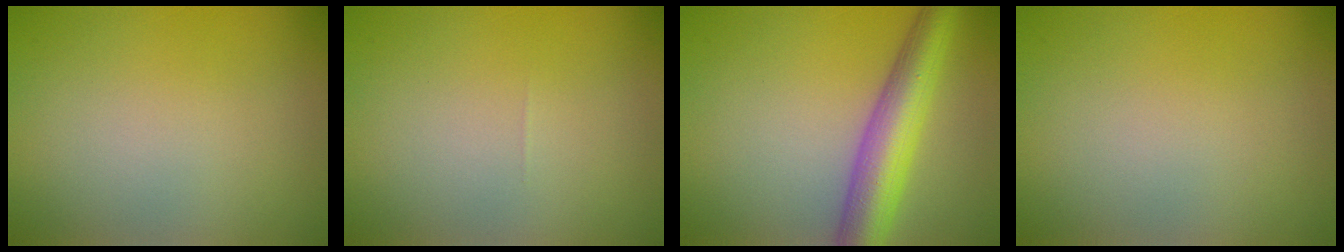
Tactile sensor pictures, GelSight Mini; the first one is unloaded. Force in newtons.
{"total": 0.0}
{"total": 6.5, "press": 6.5, "slide": 0.1}
{"total": 0.0}